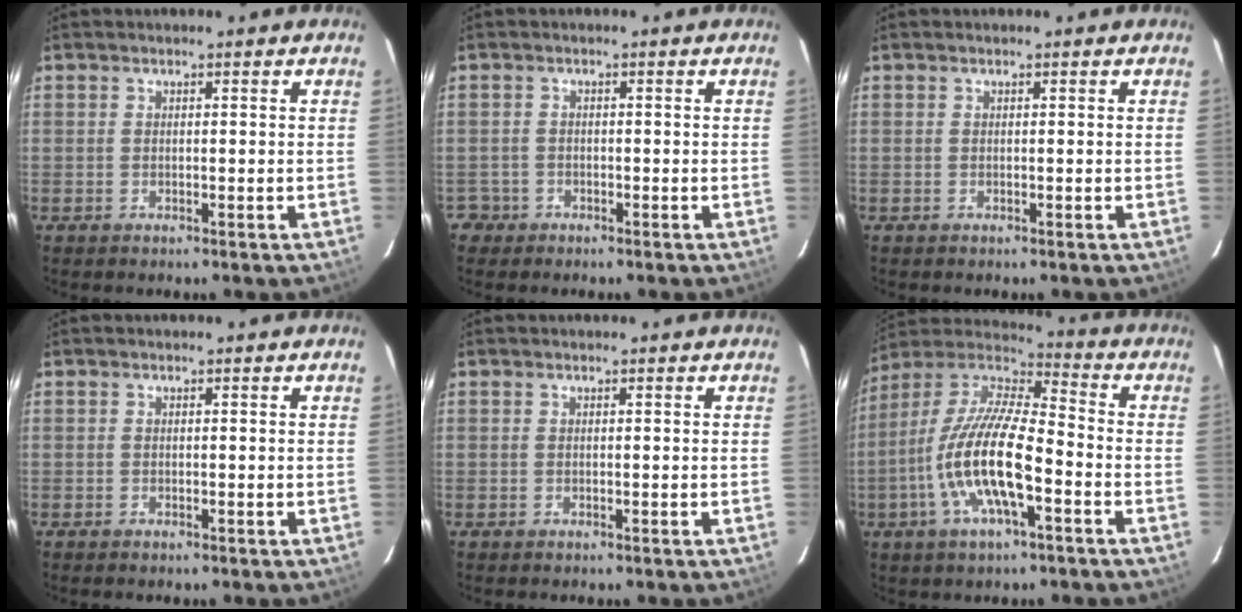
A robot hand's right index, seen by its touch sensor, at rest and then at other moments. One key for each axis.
{"total": 2.7, "fx": -1.3, "fy": 2.3, "fz": -0.1, "tx": 0.000, "ty": 0.015, "tz": -0.020}
{"total": 0.0}
{"total": 0.0}
{"total": 0.0}
{"total": 17.1, "fx": -5.8, "fy": 4.9, "fz": 15.3, "tx": -0.303, "ty": -0.009, "tz": -0.116}